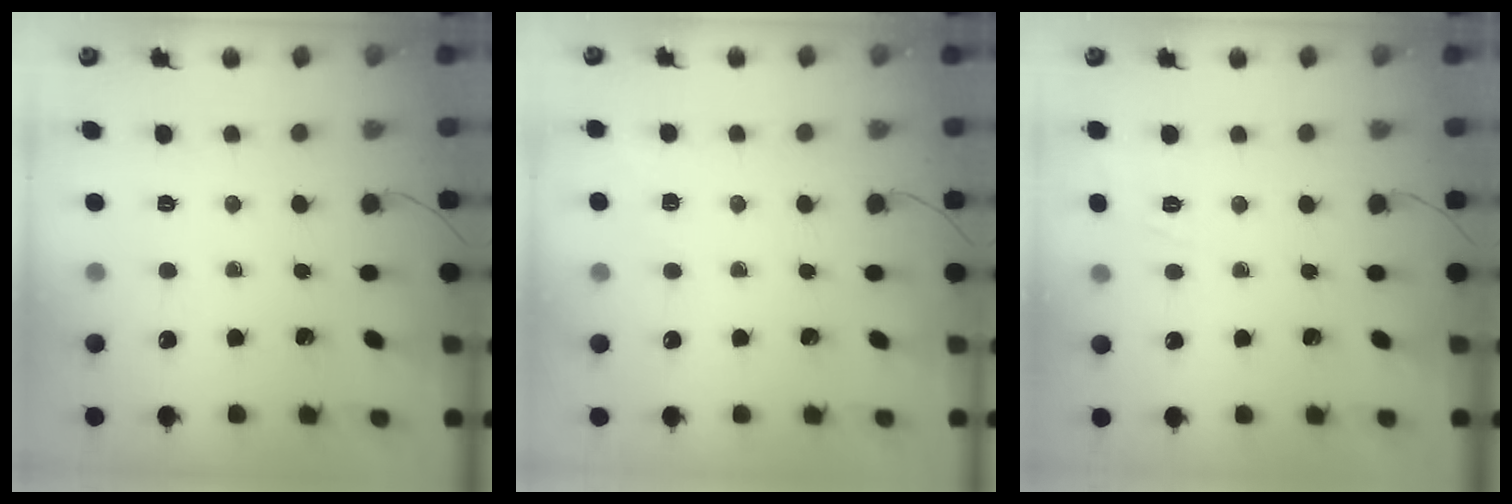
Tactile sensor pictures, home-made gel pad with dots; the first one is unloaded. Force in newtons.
{"total": 5.7, "press": 5.4, "slide": 1.6}
{"total": 2.8, "press": 2.2, "slide": 1.7}